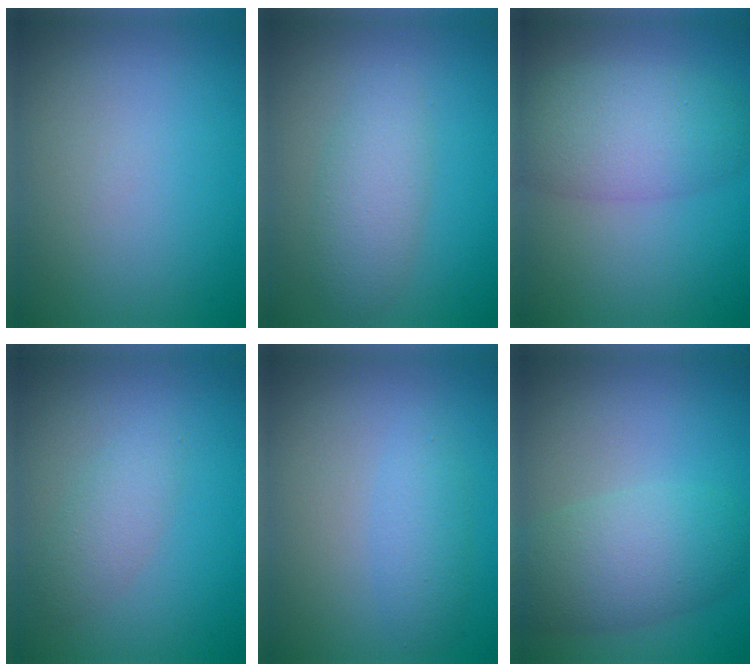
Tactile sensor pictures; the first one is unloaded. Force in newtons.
{"total": 3.4, "press": 3.4, "slide": 0.1}
{"total": 5.5, "press": 5.5, "slide": 0.4}
{"total": 2.0, "press": 2.0, "slide": 0.1}
{"total": 2.1, "press": 2.0, "slide": 0.2}
{"total": 5.6, "press": 5.6, "slide": 0.2}